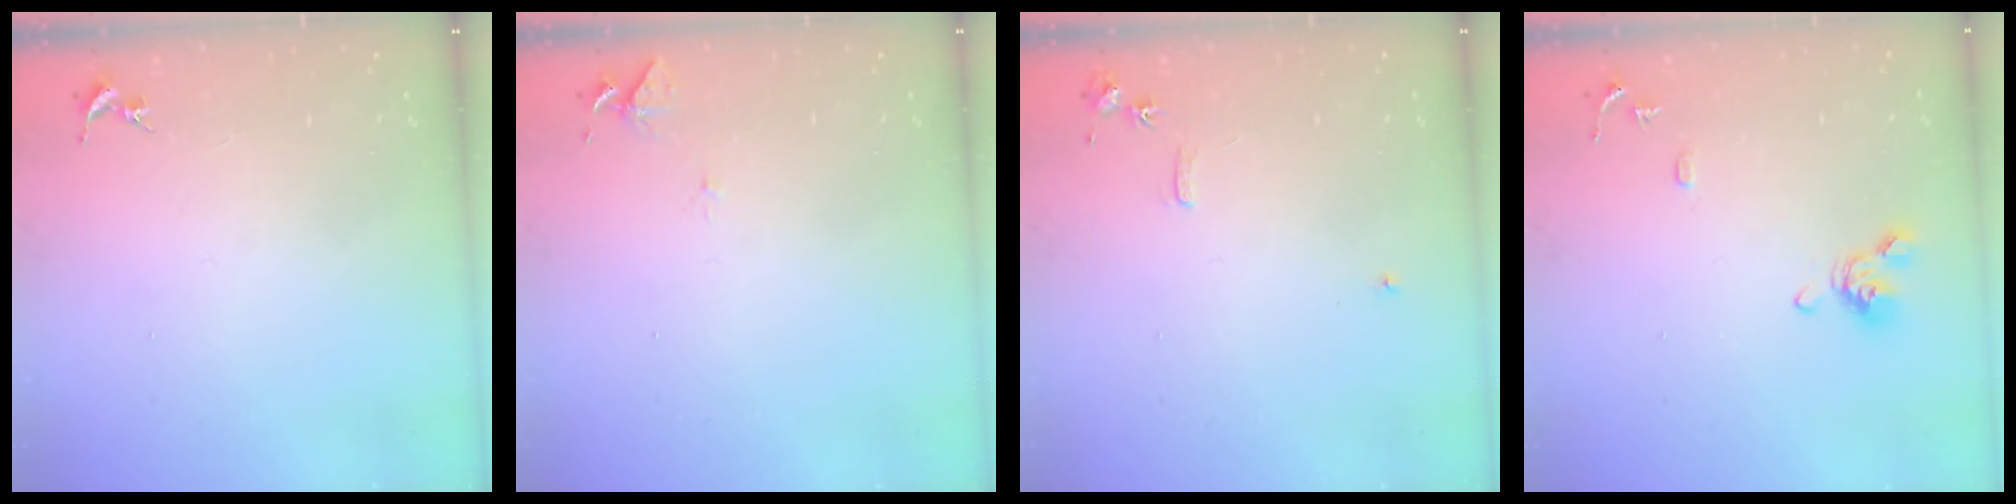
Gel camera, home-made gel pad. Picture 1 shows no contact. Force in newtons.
{"total": 6.2, "press": 6.2, "slide": 0.6}
{"total": 5.9, "press": 5.9, "slide": 0.7}
{"total": 9.8, "press": 9.7, "slide": 1.4}